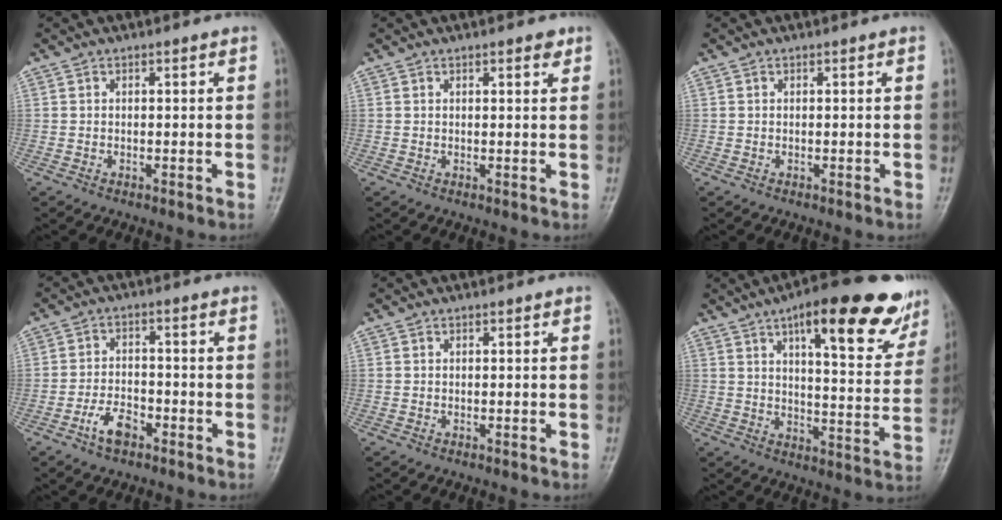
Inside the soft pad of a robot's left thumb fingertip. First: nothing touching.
{"total": 1.7, "force": [1.1, 0.6, 1.2], "torque": [-0.012, -0.004, 0.012]}
{"total": 0.0}
{"total": 5.2, "force": [-3.0, 2.7, 3.2], "torque": [-0.054, 0.022, -0.057]}
{"total": 0.0}
{"total": 20.5, "force": [12.3, 6.4, 15.1], "torque": [-0.169, -0.043, 0.170]}